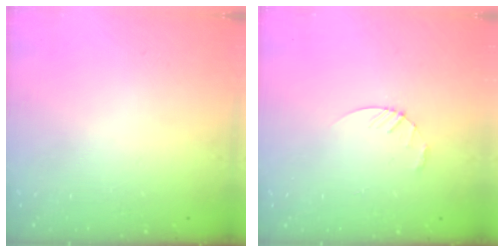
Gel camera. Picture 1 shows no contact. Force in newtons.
{"total": 3.7, "press": 3.7, "slide": 0.5}